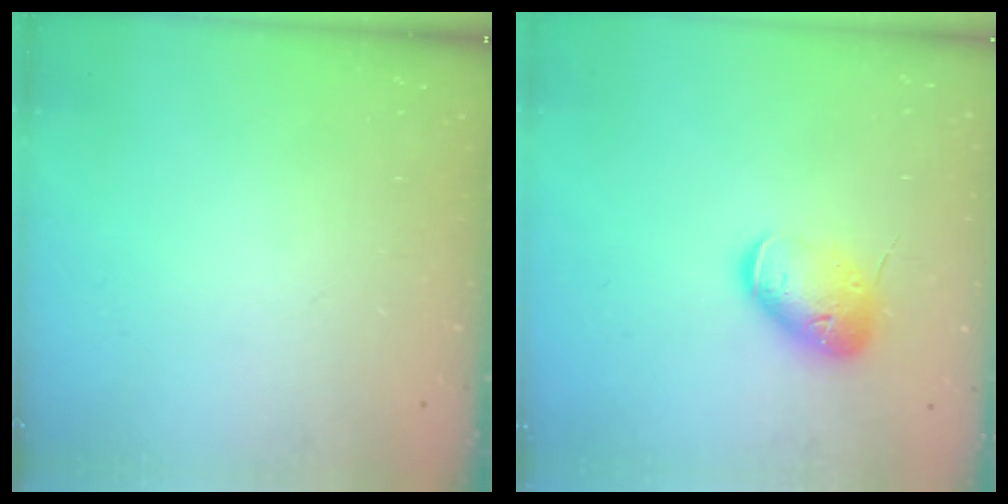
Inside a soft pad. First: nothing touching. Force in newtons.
{"total": 12.9, "press": 12.8, "slide": 1.7}